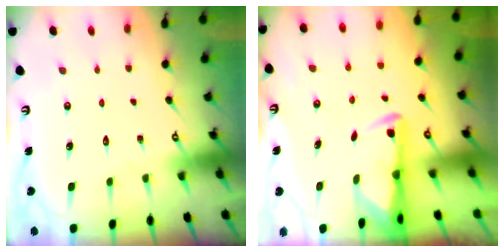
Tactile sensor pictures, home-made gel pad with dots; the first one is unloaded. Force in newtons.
{"total": 2.9, "press": 2.8, "slide": 0.4}